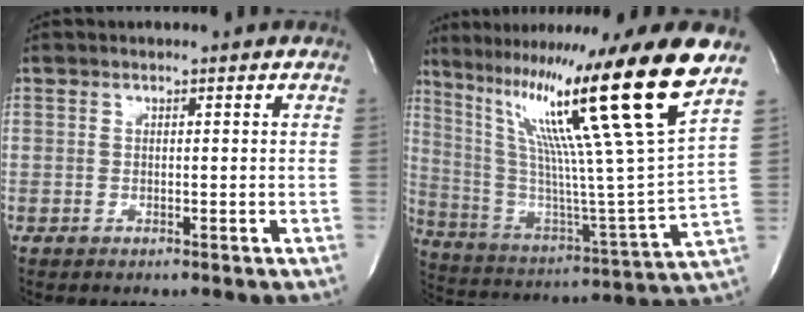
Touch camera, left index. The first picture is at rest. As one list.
[{"total": 25.6, "force": [16.7, -2.9, 19.2], "torque": [-0.331, -0.029, 0.267]}]